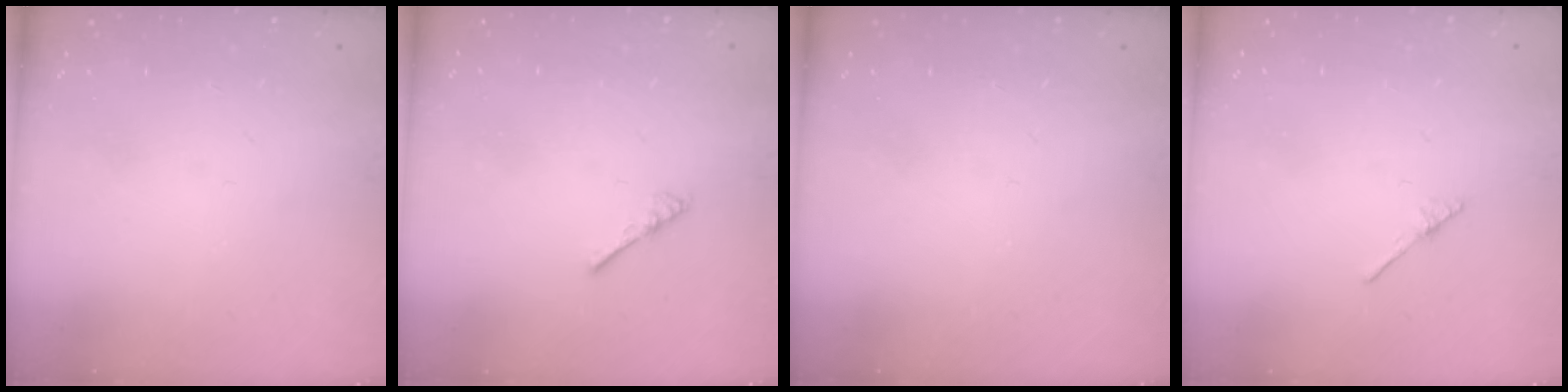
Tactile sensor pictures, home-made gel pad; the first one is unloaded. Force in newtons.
{"total": 1.8, "press": 1.7, "slide": 0.4}
{"total": 0.0}
{"total": 2.0, "press": 2.0, "slide": 0.2}